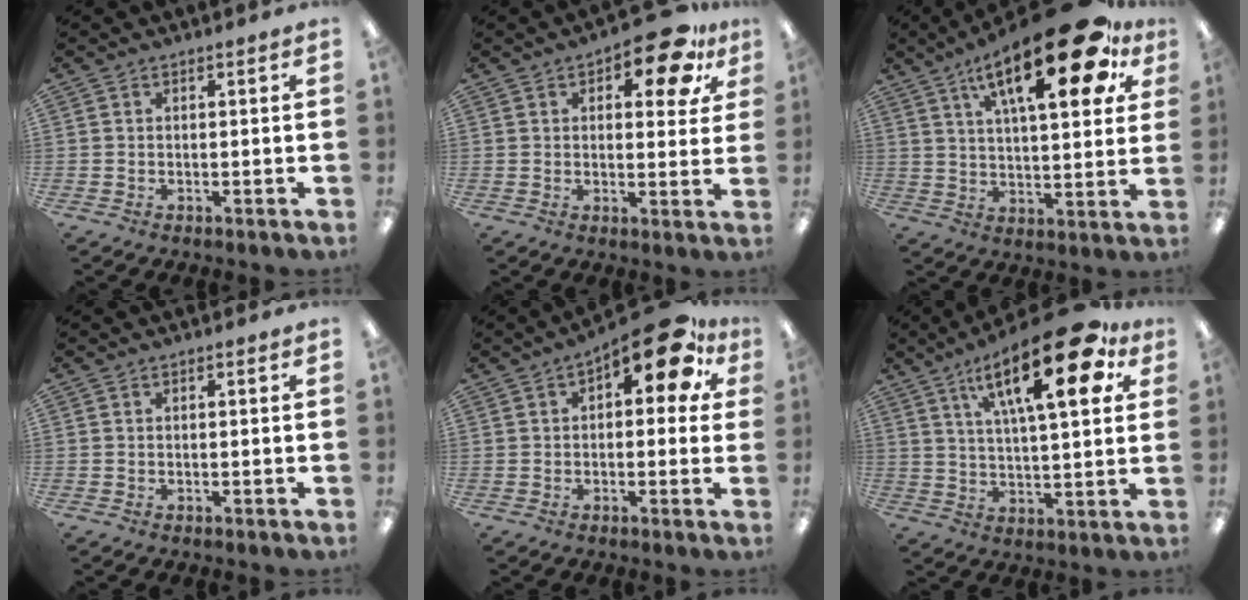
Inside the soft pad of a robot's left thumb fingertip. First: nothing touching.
{"total": 11.4, "force": [6.3, 4.8, 8.2], "torque": [-0.089, -0.028, 0.097]}
{"total": 25.0, "force": [13.1, 8.6, 19.5], "torque": [-0.296, -0.053, 0.202]}
{"total": 0.6, "force": [0.1, 0.1, 0.5], "torque": [-0.011, 0.001, 0.001]}
{"total": 14.0, "force": [6.9, 5.8, 10.7], "torque": [-0.138, -0.033, 0.106]}
{"total": 23.3, "force": [11.9, 7.7, 18.5], "torque": [-0.281, -0.048, 0.181]}